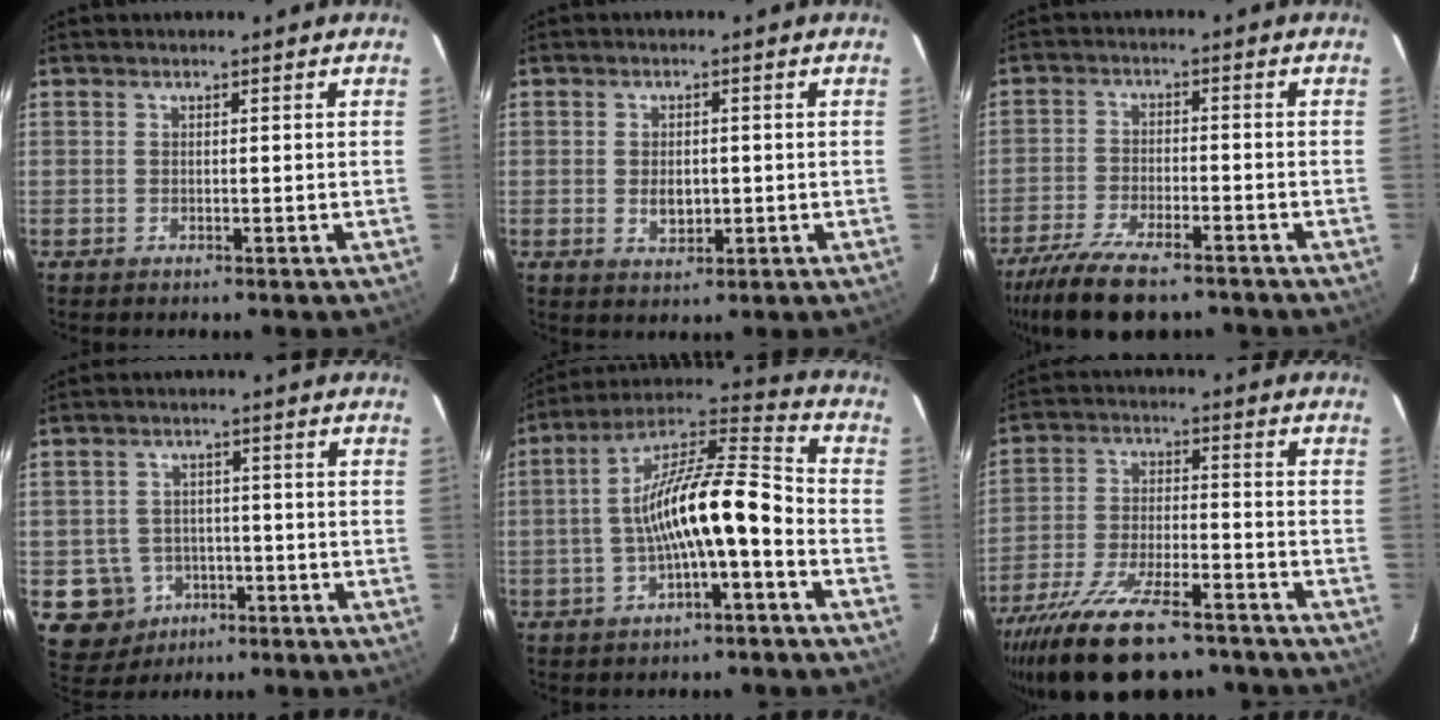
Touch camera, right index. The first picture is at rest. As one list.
[{"total": 3.8, "force": [-0.4, 2.6, 2.8], "torque": [-0.048, -0.003, -0.003]}, {"total": 14.2, "force": [-11.2, 4.4, 7.7], "torque": [-0.173, -0.032, -0.193]}, {"total": 8.7, "force": [-3.3, 7.9, 1.5], "torque": [-0.061, 0.026, -0.035]}, {"total": 14.7, "force": [-3.9, 3.1, 13.8], "torque": [-0.245, 0.021, -0.067]}, {"total": 21.8, "force": [-17.2, 7.0, 11.4], "torque": [-0.226, -0.034, -0.269]}]